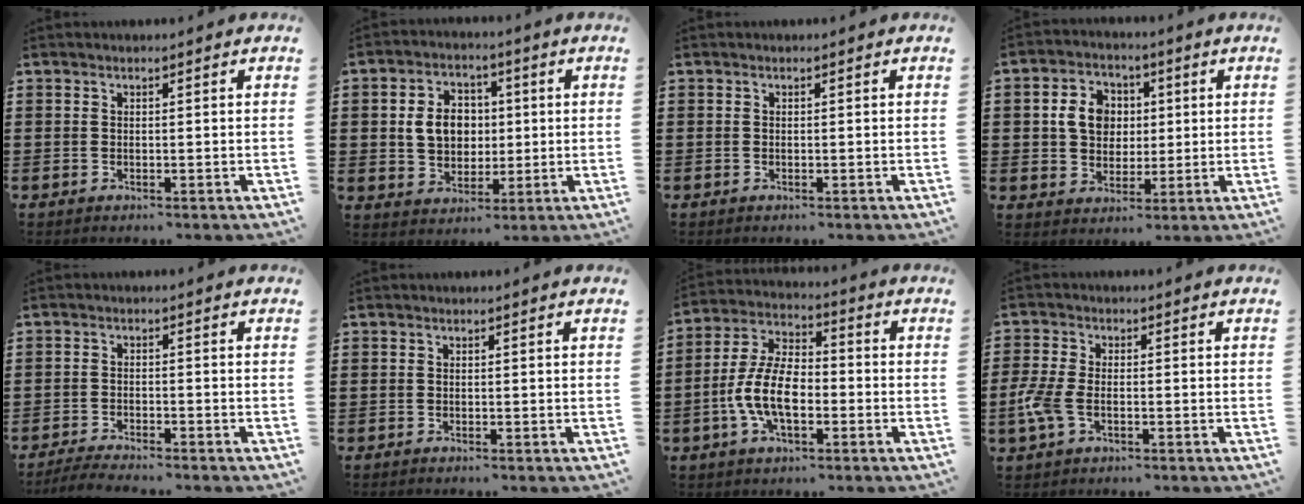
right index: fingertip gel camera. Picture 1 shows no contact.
{"total": 7.1, "force": [0.5, 5.8, 4.0], "torque": [-0.087, 0.011, 0.003]}
{"total": 0.0}
{"total": 6.9, "force": [1.0, 6.0, 3.3], "torque": [-0.085, 0.016, 0.012]}
{"total": 2.8, "force": [-2.8, -0.1, 0.4], "torque": [-0.013, -0.003, -0.059]}
{"total": 0.0}
{"total": 9.5, "force": [-2.8, 4.6, 7.8], "torque": [-0.187, -0.006, -0.059]}
{"total": 5.1, "force": [-1.6, 2.4, 4.1], "torque": [-0.106, -0.011, -0.035]}